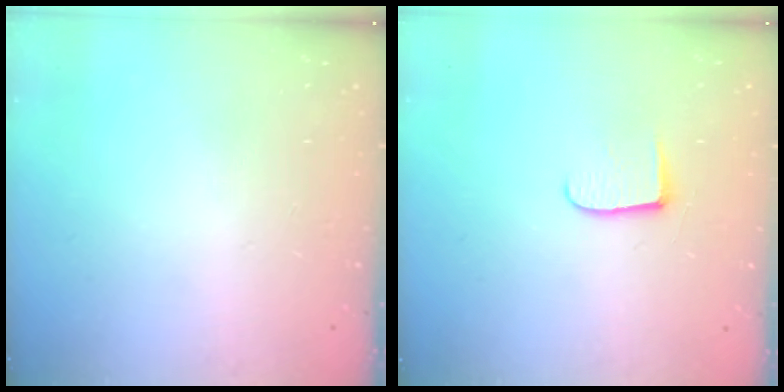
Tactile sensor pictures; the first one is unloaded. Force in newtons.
{"total": 7.4, "press": 7.4, "slide": 0.6}